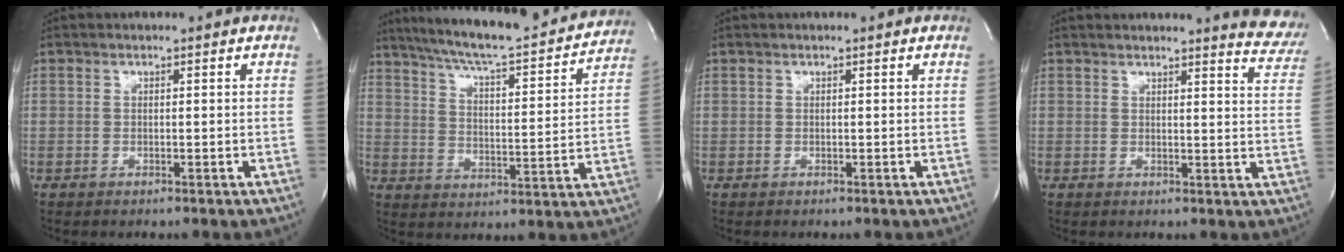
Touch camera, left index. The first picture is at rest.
{"total": 22.1, "force": [19.8, 2.5, 9.3], "torque": [-0.154, -0.011, 0.273]}
{"total": 0.0}
{"total": 9.7, "force": [9.4, 1.0, 2.3], "torque": [-0.004, -0.054, 0.075]}